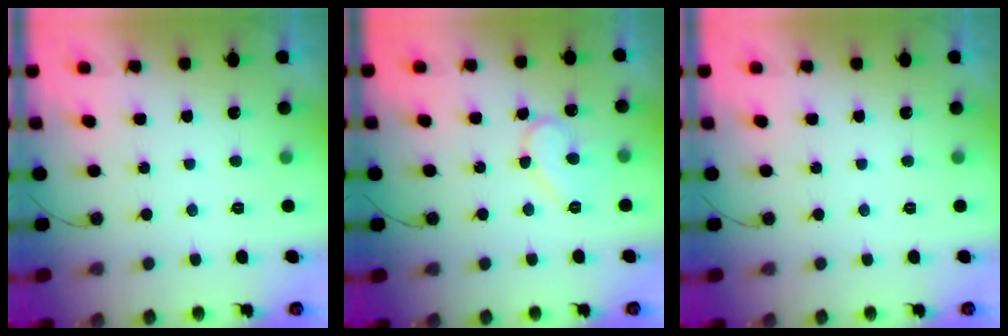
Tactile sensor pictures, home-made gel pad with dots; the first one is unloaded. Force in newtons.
{"total": 9.7, "press": 9.7, "slide": 0.9}
{"total": 0.0}